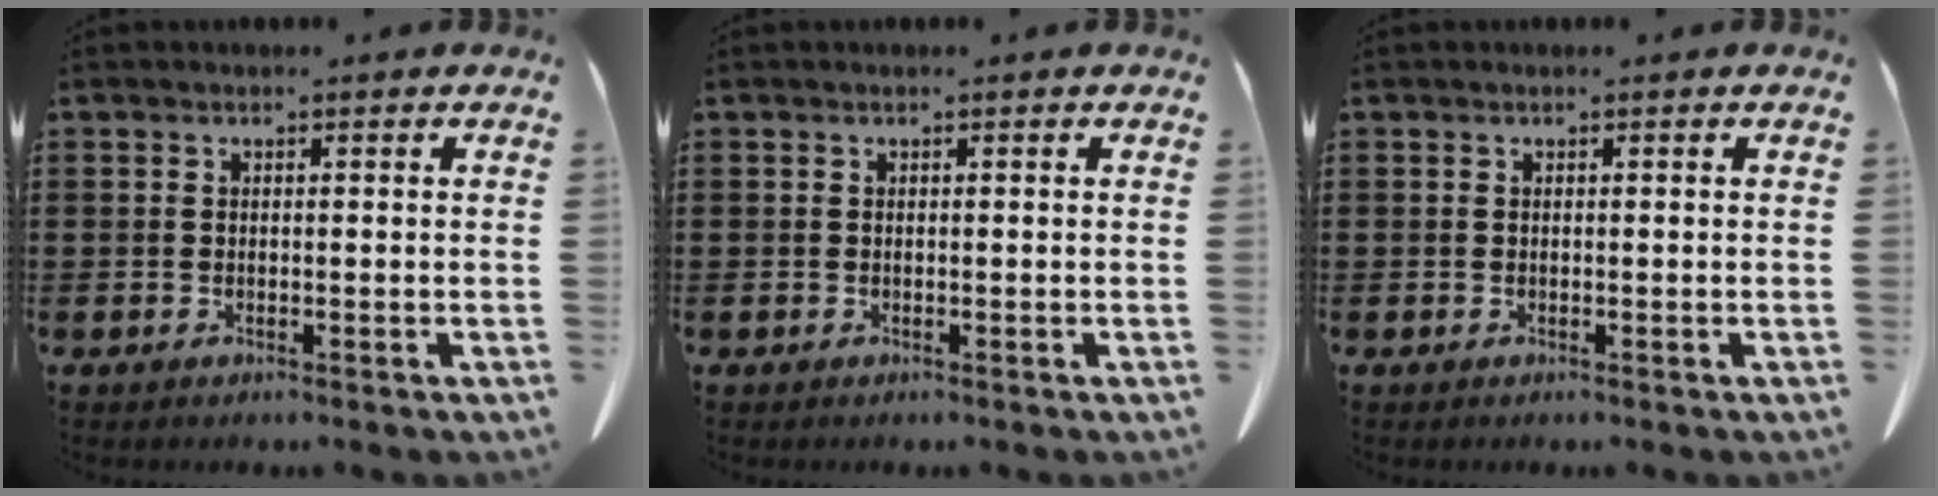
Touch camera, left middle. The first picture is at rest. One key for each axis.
{"total": 0.0}
{"total": 0.0}